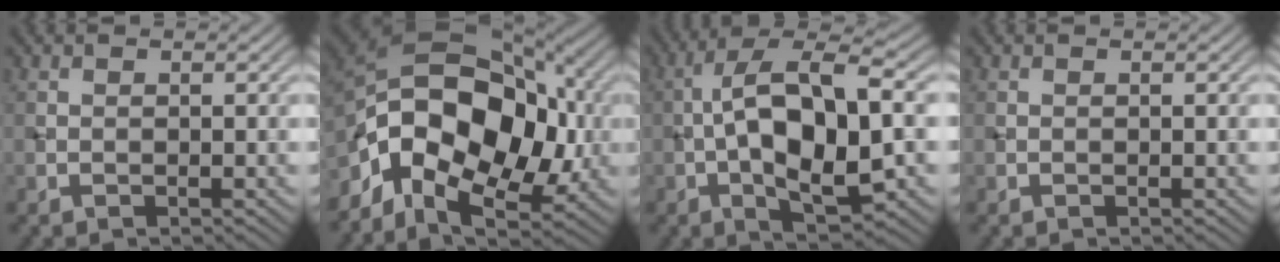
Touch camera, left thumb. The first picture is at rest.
{"total": 15.4, "force": [-2.6, 9.6, 11.8], "torque": [-0.212, 0.006, -0.061]}
{"total": 13.2, "force": [-1.0, 5.8, 11.8], "torque": [-0.221, 0.012, -0.019]}
{"total": 0.0}